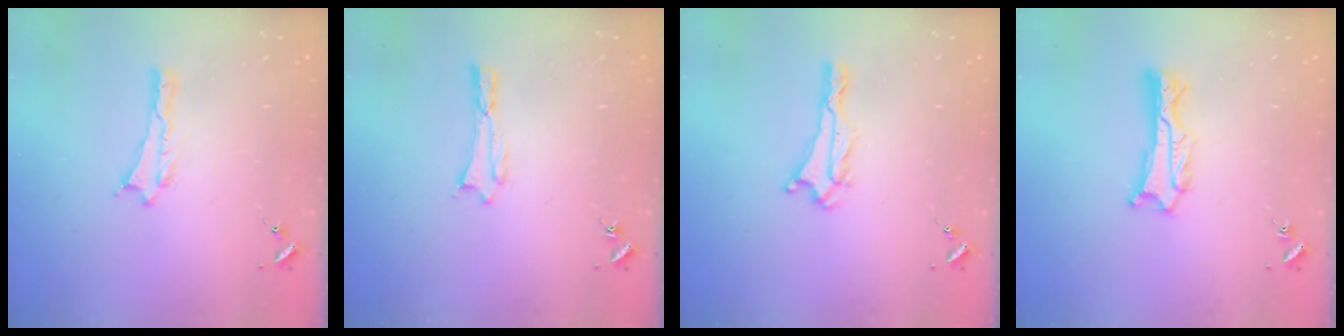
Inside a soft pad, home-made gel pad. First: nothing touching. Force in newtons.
{"total": 0.0}
{"total": 0.6, "press": 0.6, "slide": 0.1}
{"total": 1.8, "press": 1.8, "slide": 0.2}